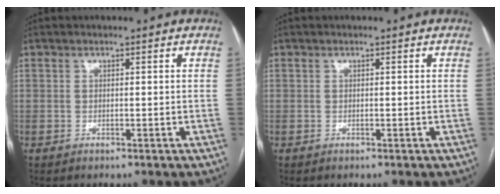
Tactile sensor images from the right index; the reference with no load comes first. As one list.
[{"total": 0.0}]